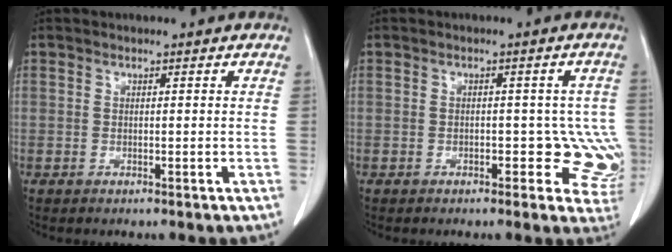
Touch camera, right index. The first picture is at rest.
{"total": 6.4, "force": [-1.5, 3.8, 4.9], "torque": [-0.022, 0.013, -0.017]}